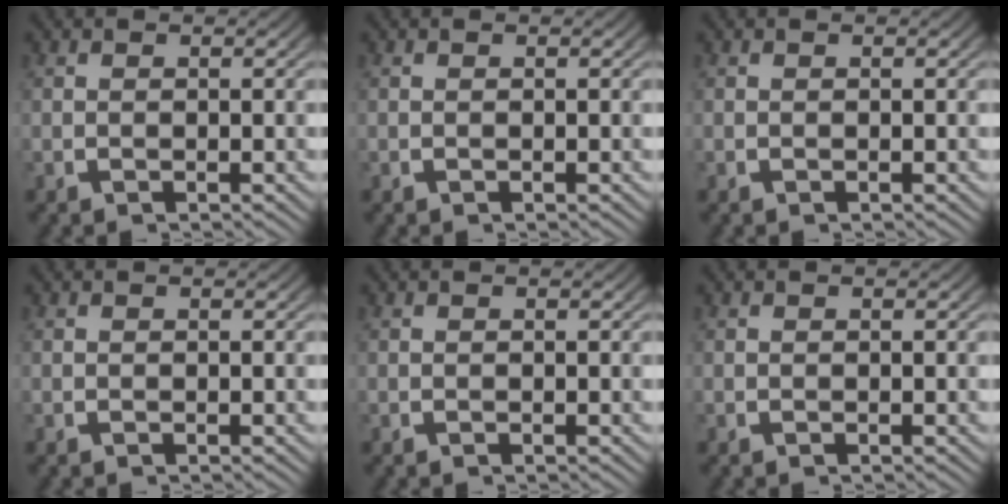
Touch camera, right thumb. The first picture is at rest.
{"total": 0.0}
{"total": 0.0}
{"total": 0.0}
{"total": 0.0}
{"total": 0.0}